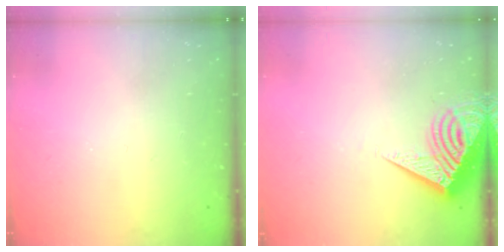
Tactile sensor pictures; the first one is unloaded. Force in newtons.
{"total": 14.6, "press": 14.5, "slide": 2.0}